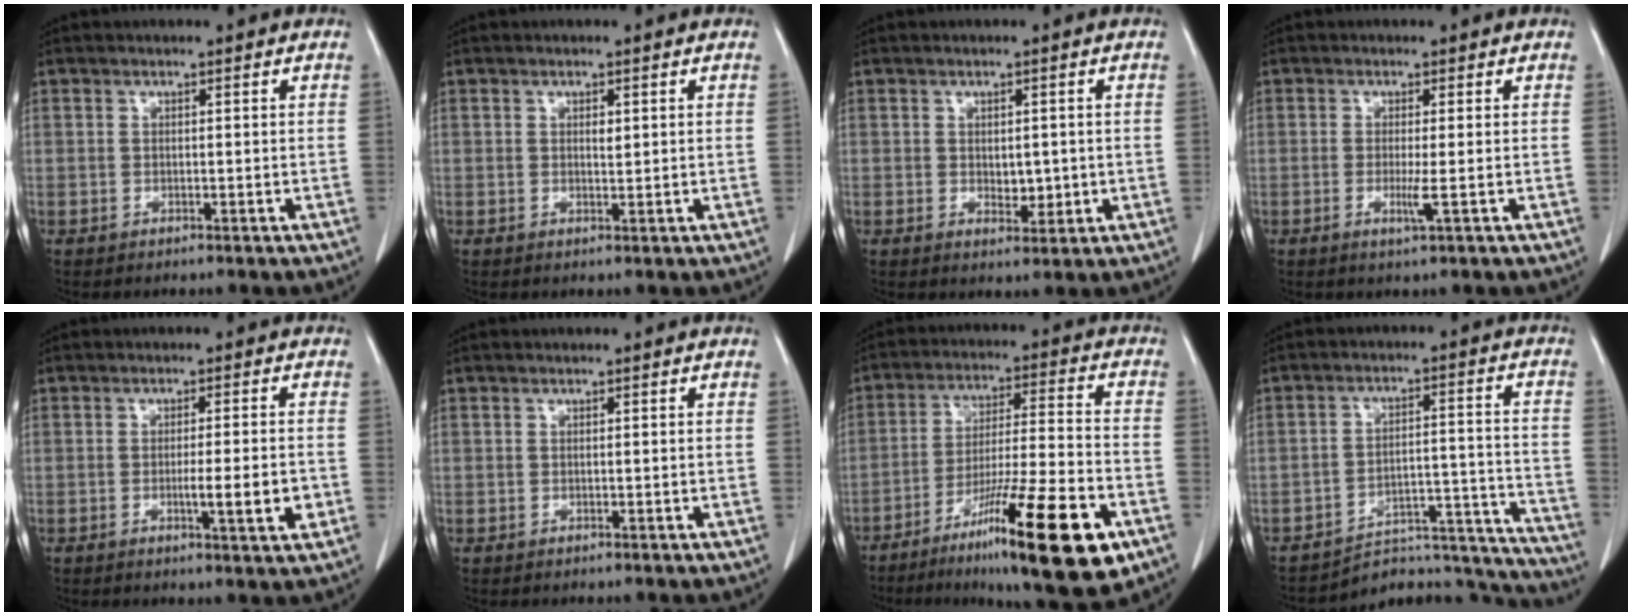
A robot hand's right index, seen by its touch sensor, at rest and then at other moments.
{"total": 1.0, "force": [0.4, 0.4, 0.8], "torque": [-0.013, -0.002, 0.005]}
{"total": 2.8, "force": [-0.1, 1.6, 2.3], "torque": [-0.030, -0.004, 0.005]}
{"total": 2.2, "force": [-0.6, -0.4, 2.1], "torque": [-0.041, -0.006, -0.011]}
{"total": 5.5, "force": [-1.5, 0.1, 5.3], "torque": [-0.076, -0.007, -0.021]}
{"total": 0.0}
{"total": 19.9, "force": [-10.6, 1.5, 16.8], "torque": [-0.246, -0.030, -0.172]}
{"total": 17.2, "force": [-16.9, 3.5, 0.7], "torque": [0.018, 0.068, -0.219]}